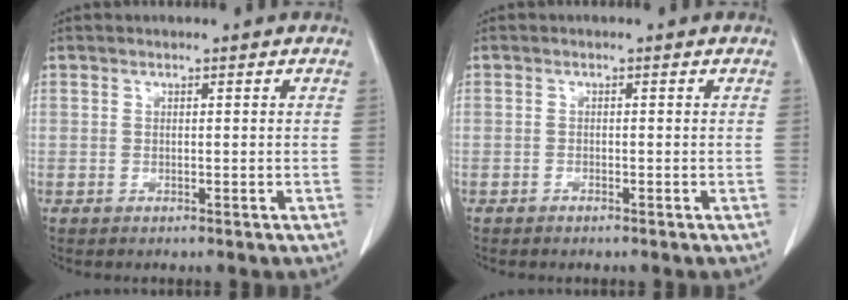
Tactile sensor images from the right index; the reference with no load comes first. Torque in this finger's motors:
{"motor_torque": [0.19, -0.27, 0.00, -0.01]}